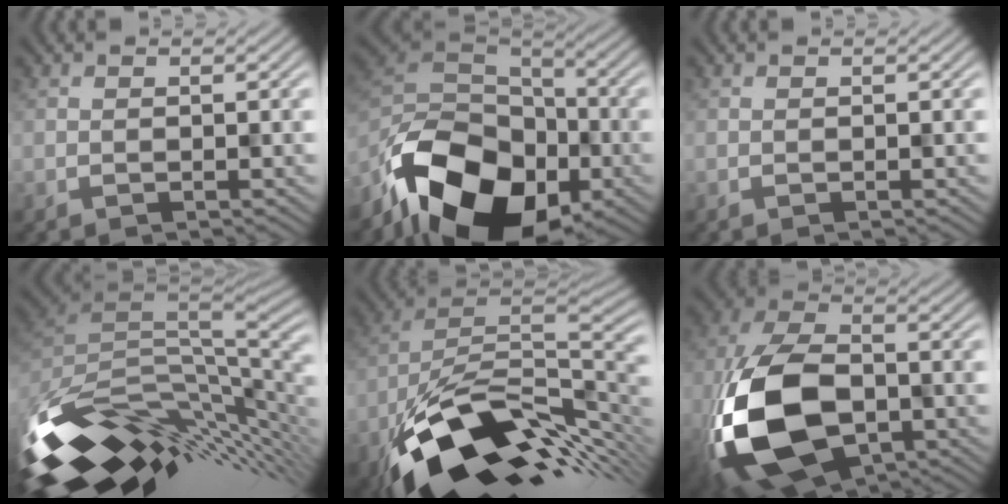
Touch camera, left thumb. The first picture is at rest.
{"total": 17.0, "force": [-9.5, 10.4, 9.5], "torque": [-0.227, -0.041, -0.161]}
{"total": 0.0}
{"total": 13.8, "force": [-5.2, 6.8, 10.7], "torque": [-0.234, -0.025, -0.084]}
{"total": 16.4, "force": [-7.6, 8.4, 11.8], "torque": [-0.214, -0.027, -0.132]}
{"total": 17.5, "force": [-5.8, 10.8, 12.5], "torque": [-0.304, -0.045, -0.100]}